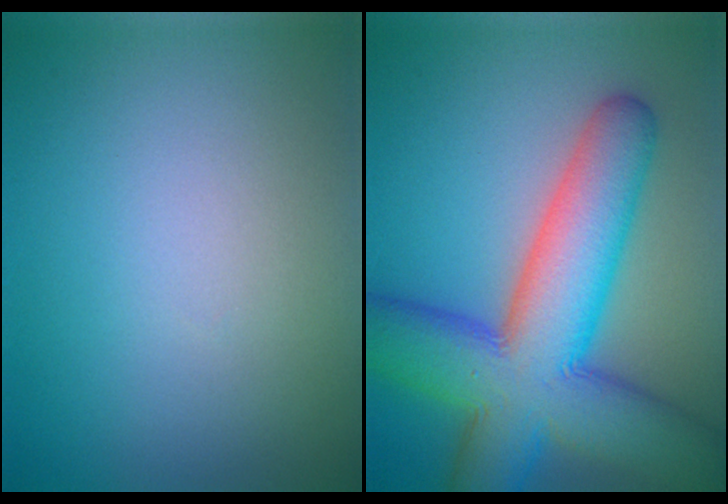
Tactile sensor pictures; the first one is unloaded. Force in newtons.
{"total": 13.2, "press": 13.2, "slide": 0.4}